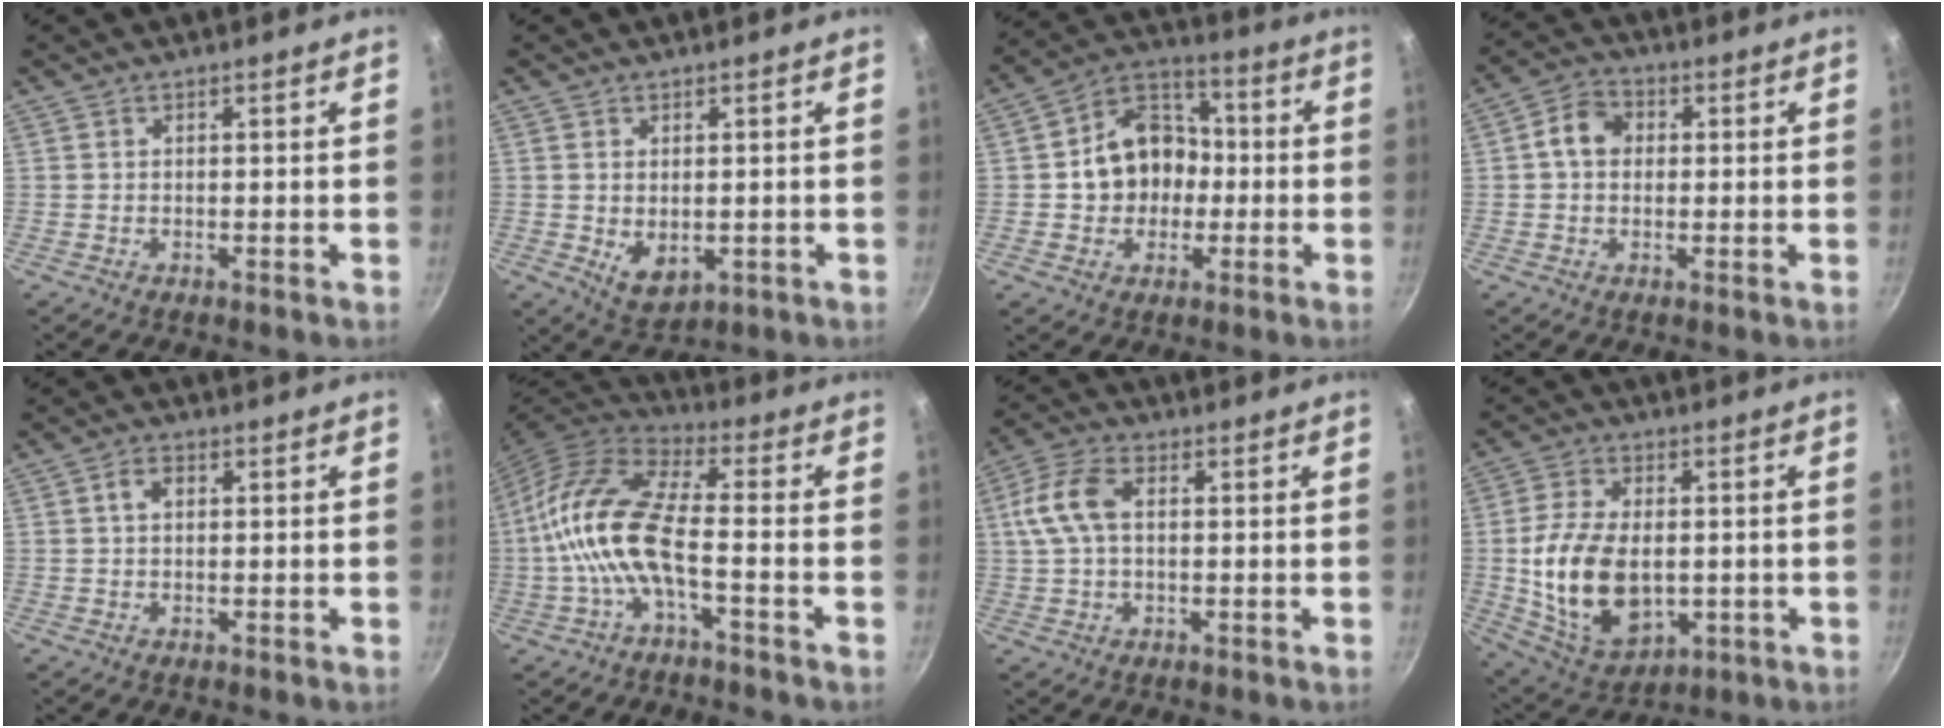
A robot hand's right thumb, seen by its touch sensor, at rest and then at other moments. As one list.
[{"total": 5.3, "force": [-0.2, 3.6, 4.0], "torque": [-0.058, -0.016, 0.007]}, {"total": 12.7, "force": [-0.7, 10.6, 6.9], "torque": [-0.068, 0.032, -0.022]}, {"total": 6.1, "force": [0.7, 4.9, 3.5], "torque": [-0.040, 0.015, 0.000]}, {"total": 2.6, "force": [0.6, 1.7, 1.8], "torque": [-0.025, 0.005, 0.007]}, {"total": 14.0, "force": [-3.1, 5.2, 12.6], "torque": [-0.261, 0.037, -0.076]}, {"total": 8.7, "force": [1.2, 5.2, 6.9], "torque": [-0.143, 0.020, 0.017]}, {"total": 16.4, "force": [-0.9, 10.3, 12.7], "torque": [-0.223, -0.003, 0.000]}]